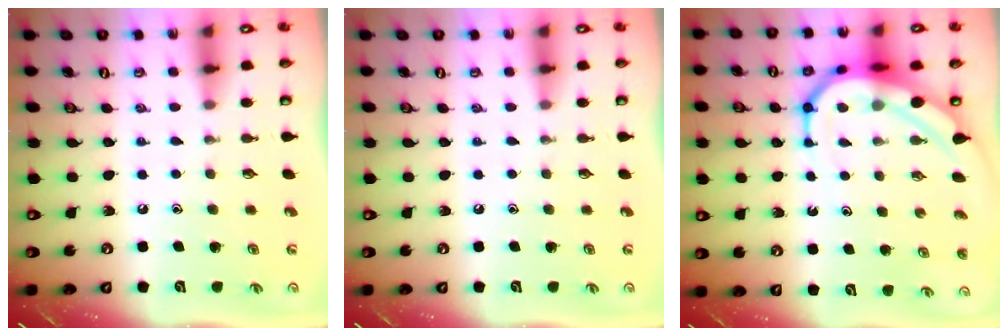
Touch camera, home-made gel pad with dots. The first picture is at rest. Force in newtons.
{"total": 0.0}
{"total": 10.3, "press": 10.2, "slide": 1.2}